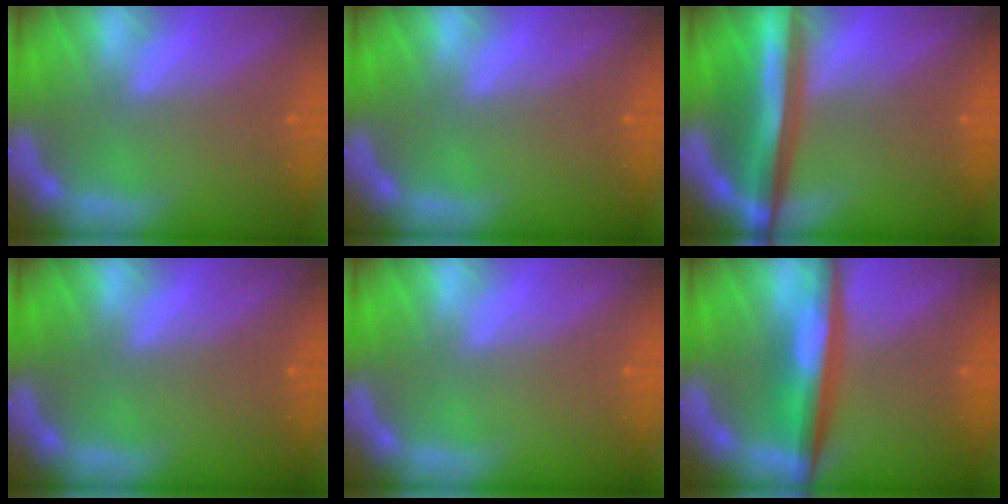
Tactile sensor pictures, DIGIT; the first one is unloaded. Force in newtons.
{"total": 0.0}
{"total": 8.6}
{"total": 0.0}
{"total": 0.0}
{"total": 6.0}